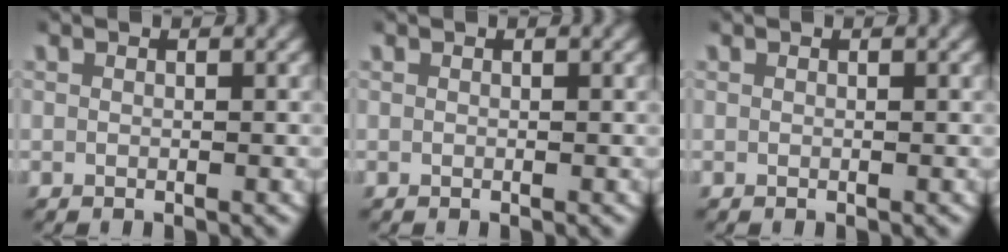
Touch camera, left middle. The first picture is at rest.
{"total": 0.0}
{"total": 0.0}